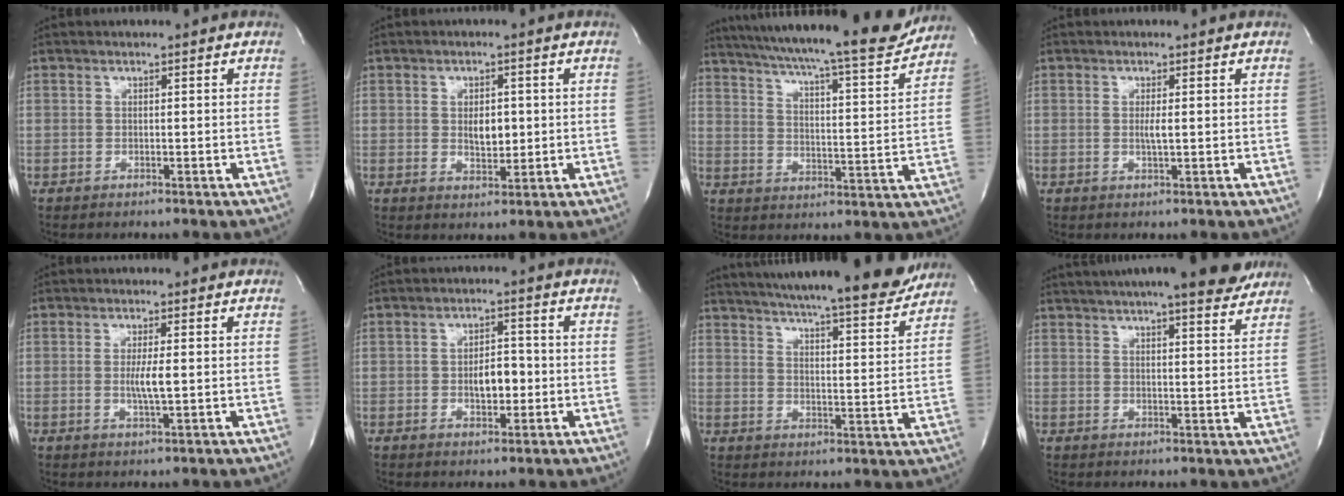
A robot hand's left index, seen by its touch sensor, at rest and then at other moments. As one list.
[{"total": 3.6, "force": [-0.2, 1.9, 3.1], "torque": [-0.050, -0.009, 0.003]}, {"total": 22.1, "force": [19.8, 1.4, 9.7], "torque": [-0.158, -0.041, 0.267]}, {"total": 1.9, "force": [-0.4, -0.1, 1.8], "torque": [-0.039, -0.008, -0.006]}, {"total": 3.3, "force": [-0.5, 0.1, 3.3], "torque": [-0.066, -0.011, -0.006]}, {"total": 4.6, "force": [-1.2, 2.2, 3.9], "torque": [-0.060, 0.002, -0.015]}, {"total": 20.9, "force": [18.9, 1.1, 8.8], "torque": [-0.138, -0.036, 0.251]}, {"total": 17.6, "force": [15.0, 2.2, 8.9], "torque": [-0.142, 0.016, 0.195]}]